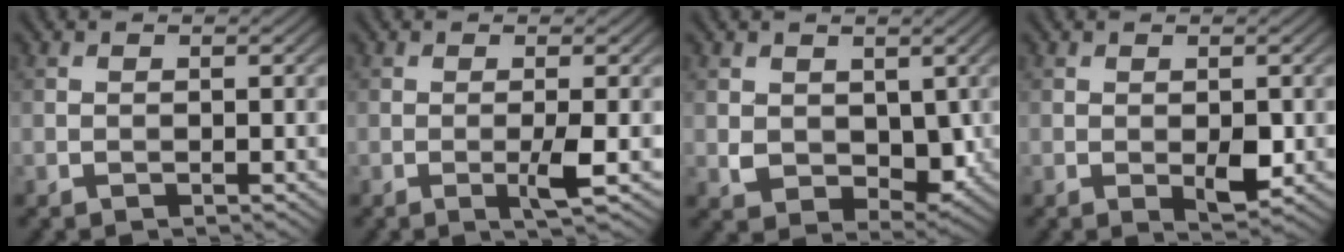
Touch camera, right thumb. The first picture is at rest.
{"total": 2.4, "force": [-0.6, -0.1, 2.4], "torque": [-0.045, 0.000, -0.015]}
{"total": 5.3, "force": [0.9, 3.9, 3.4], "torque": [-0.077, -0.017, 0.023]}
{"total": 2.4, "force": [-0.3, 1.1, 2.1], "torque": [-0.035, -0.007, -0.002]}